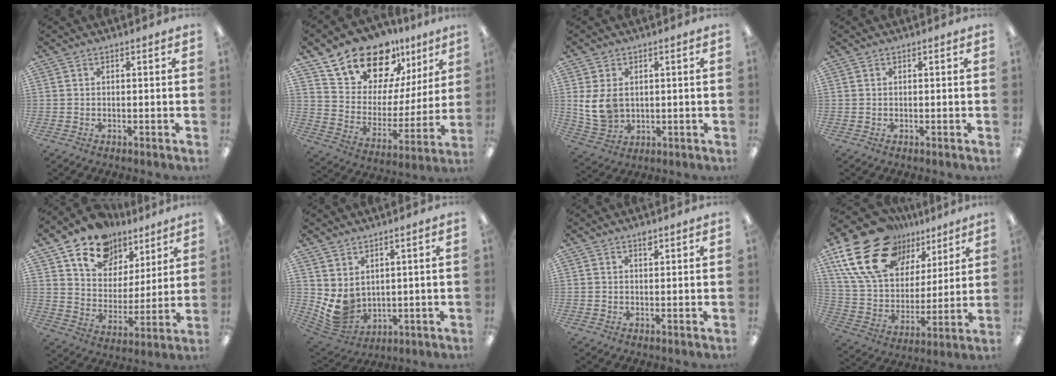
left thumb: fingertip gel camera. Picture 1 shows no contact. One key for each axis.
{"total": 18.3, "fx": 14.9, "fy": 9.2, "fz": 5.6, "tx": -0.111, "ty": -0.113, "tz": 0.271}
{"total": 8.5, "fx": 1.5, "fy": 6.4, "fz": 5.3, "tx": -0.128, "ty": 0.000, "tz": 0.029}
{"total": 0.0}
{"total": 14.5, "fx": 9.9, "fy": 9.3, "fz": 4.9, "tx": -0.094, "ty": -0.053, "tz": 0.186}
{"total": 6.5, "fx": 2.7, "fy": 5.1, "fz": 3.0, "tx": -0.078, "ty": -0.024, "tz": 0.057}
{"total": 1.5, "fx": 1.2, "fy": 0.6, "fz": 0.8, "tx": -0.009, "ty": -0.003, "tz": 0.020}
{"total": 22.3, "fx": 13.3, "fy": 13.7, "fz": 11.5, "tx": -0.221, "ty": -0.057, "tz": 0.247}